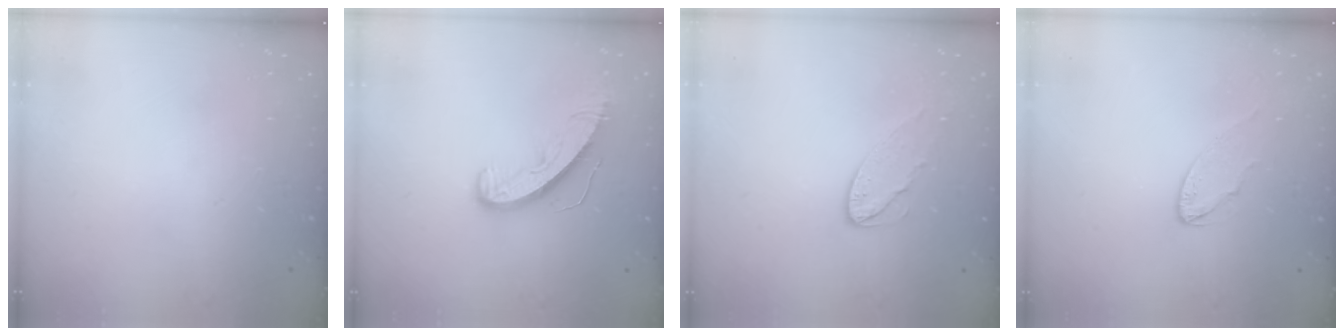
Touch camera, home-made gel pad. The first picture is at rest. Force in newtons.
{"total": 8.6, "press": 8.6, "slide": 0.2}
{"total": 6.8, "press": 6.8, "slide": 0.2}
{"total": 6.4, "press": 6.4, "slide": 0.4}